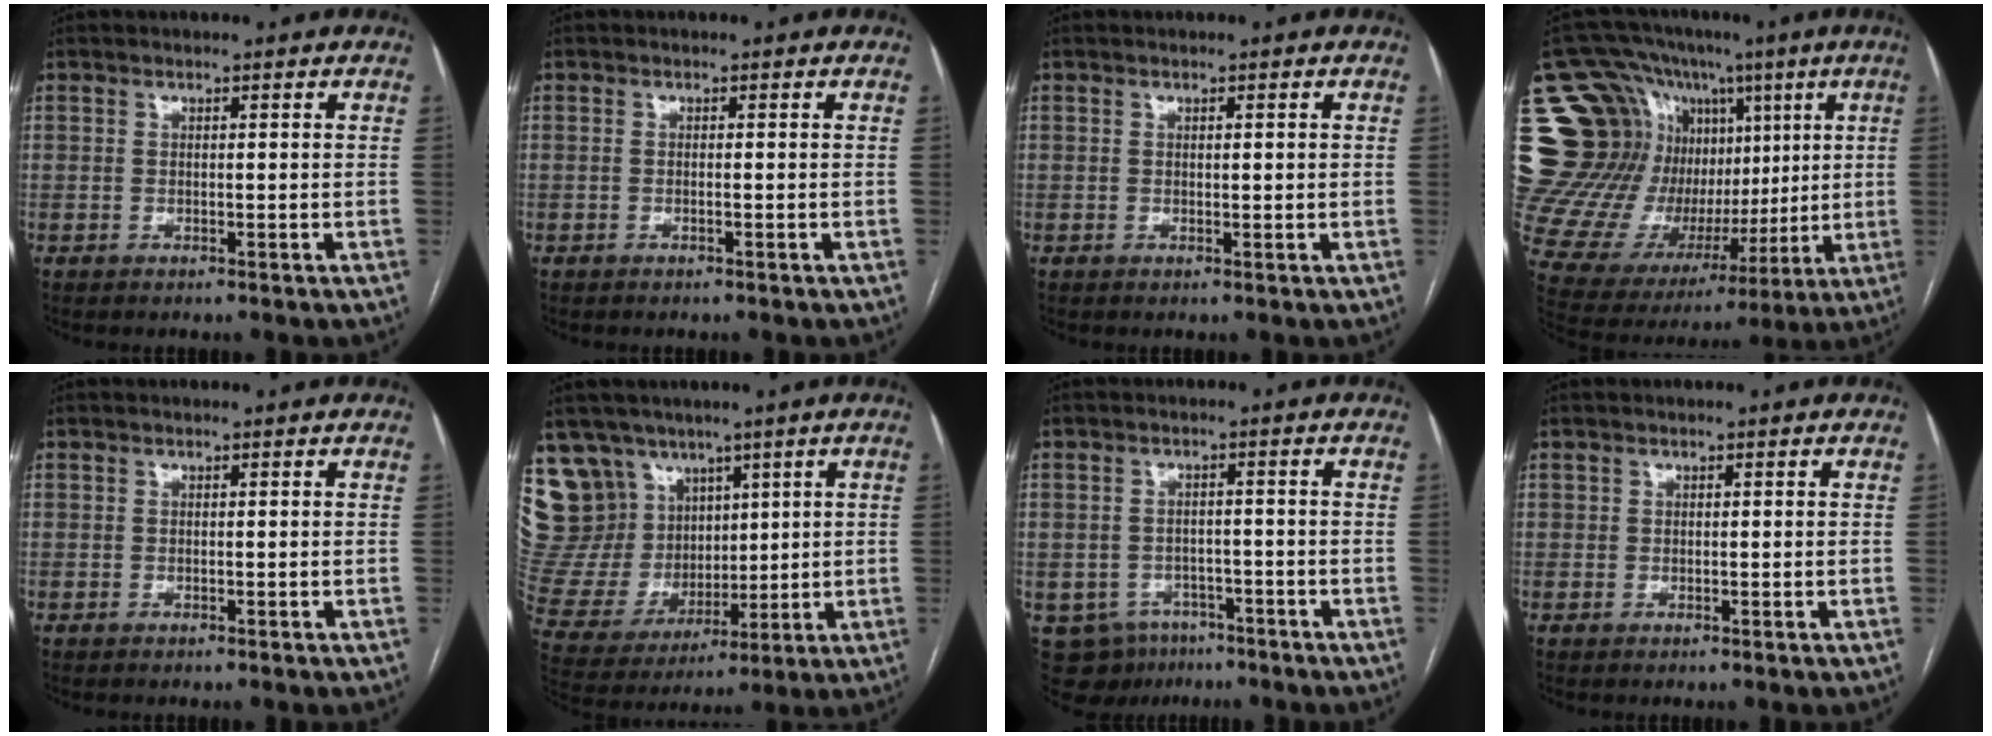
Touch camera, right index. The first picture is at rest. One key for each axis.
{"total": 0.0}
{"total": 0.7, "fx": 0.2, "fy": 0.1, "fz": 0.7, "tx": -0.014, "ty": 0.001, "tz": 0.004}
{"total": 25.6, "fx": 6.7, "fy": 19.7, "fz": 14.9, "tx": -0.269, "ty": 0.104, "tz": 0.145}
{"total": 0.0}
{"total": 16.3, "fx": 10.1, "fy": 12.1, "fz": 4.0, "tx": -0.102, "ty": 0.055, "tz": 0.219}
{"total": 8.3, "fx": -5.0, "fy": 6.4, "fz": 2.0, "tx": -0.039, "ty": 0.009, "tz": -0.063}
{"total": 0.6, "fx": 0.3, "fy": 0.6, "fz": 0.0, "tx": 0.005, "ty": 0.004, "tz": 0.005}